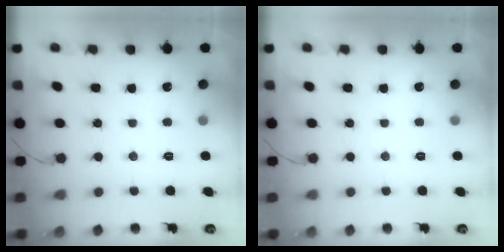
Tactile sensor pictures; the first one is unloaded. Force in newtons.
{"total": 0.0}